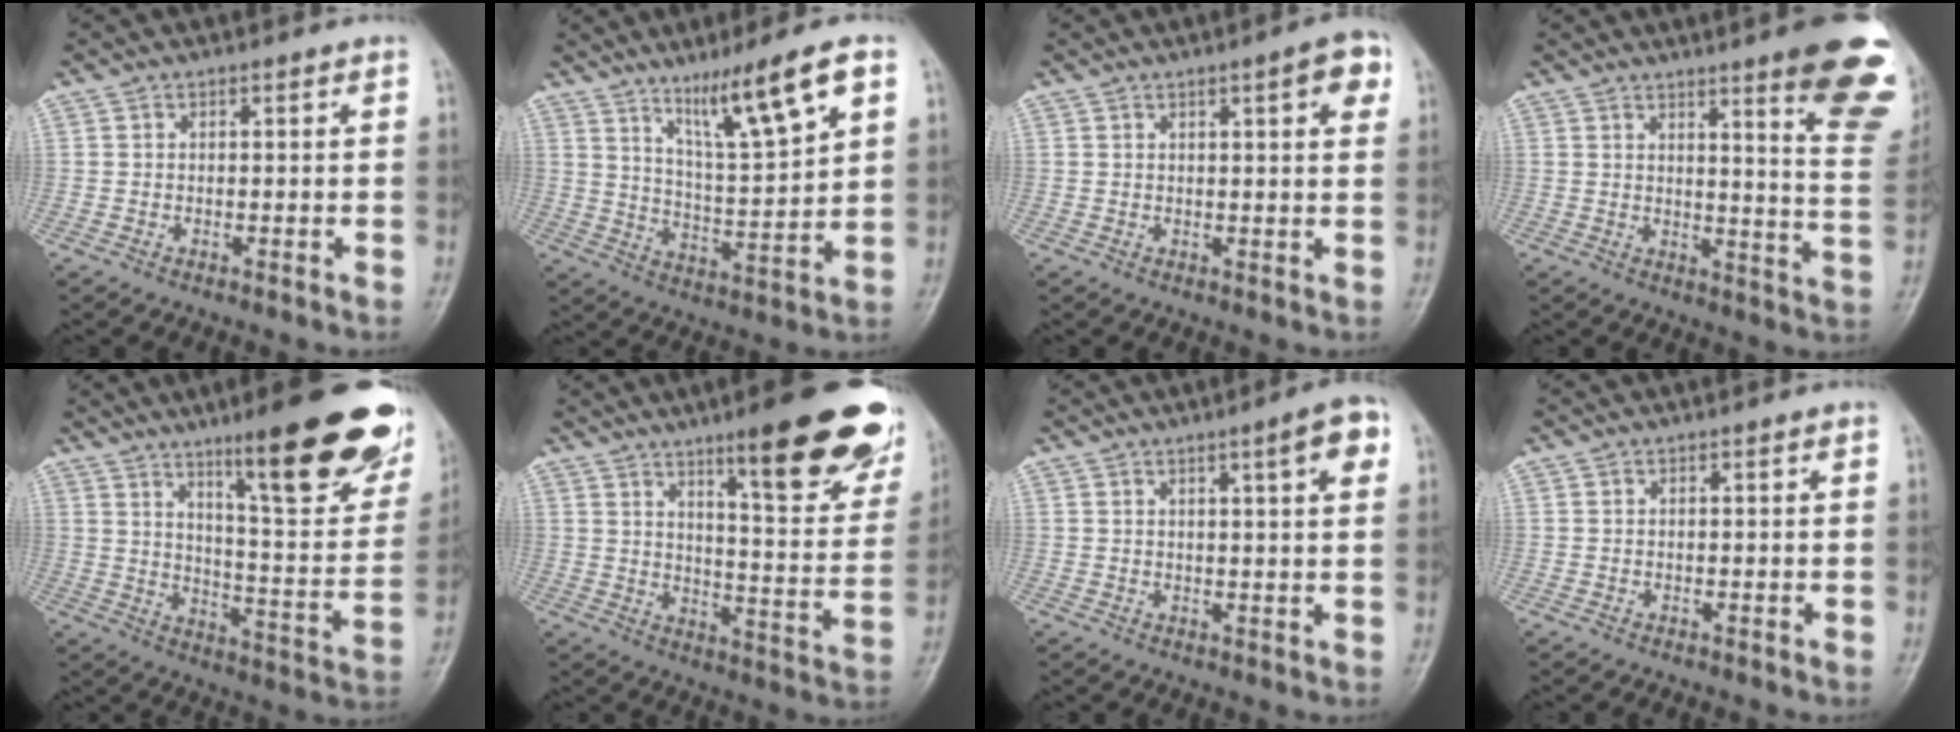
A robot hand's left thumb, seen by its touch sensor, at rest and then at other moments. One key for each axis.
{"total": 13.6, "fx": 7.9, "fy": 1.6, "fz": 11.0, "tx": -0.182, "ty": -0.042, "tz": 0.143}
{"total": 5.6, "fx": 2.5, "fy": 1.2, "fz": 4.8, "tx": -0.051, "ty": -0.005, "tz": 0.029}
{"total": 17.4, "fx": 10.4, "fy": 2.6, "fz": 13.8, "tx": -0.135, "ty": -0.064, "tz": 0.121}
{"total": 25.8, "fx": 15.6, "fy": 5.3, "fz": 19.8, "tx": -0.236, "ty": -0.075, "tz": 0.234}
{"total": 23.5, "fx": 14.4, "fy": 5.2, "fz": 17.8, "tx": -0.198, "ty": -0.070, "tz": 0.201}
{"total": 6.2, "fx": 2.8, "fy": 0.9, "fz": 5.4, "tx": -0.067, "ty": -0.006, "tz": 0.036}
{"total": 0.0}